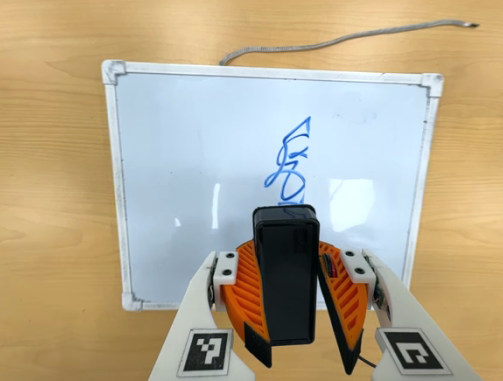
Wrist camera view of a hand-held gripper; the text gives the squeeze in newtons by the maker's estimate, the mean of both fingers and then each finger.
{"total": 10.6, "left": 10.8, "right": 10.3}